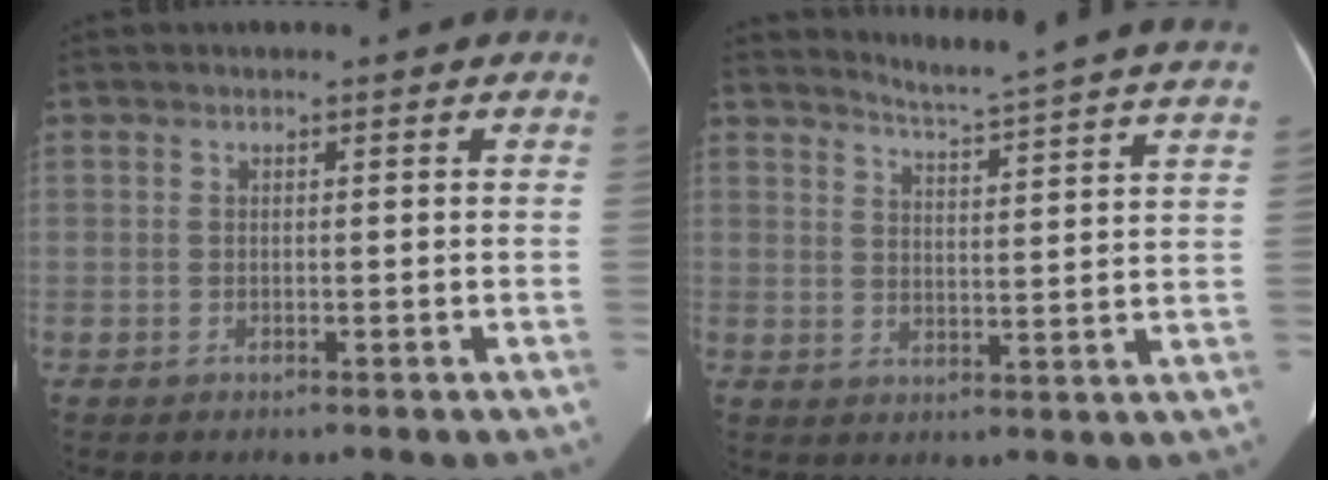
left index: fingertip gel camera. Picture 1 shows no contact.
{"total": 19.1, "force": [18.1, -1.3, 5.8], "torque": [-0.097, -0.081, 0.214]}